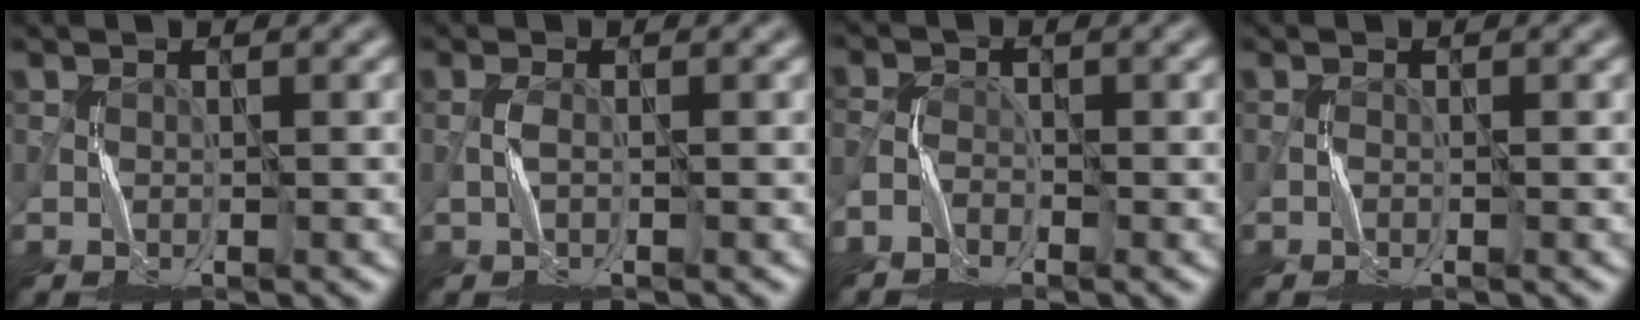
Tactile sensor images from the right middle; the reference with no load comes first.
{"total": 0.8, "force": [-0.6, 0.0, 0.5], "torque": [-0.012, 0.006, -0.013]}
{"total": 1.8, "force": [-1.7, 0.6, 0.1], "torque": [-0.006, 0.003, -0.038]}
{"total": 0.6, "force": [-0.5, 0.2, 0.1], "torque": [0.001, 0.005, -0.013]}